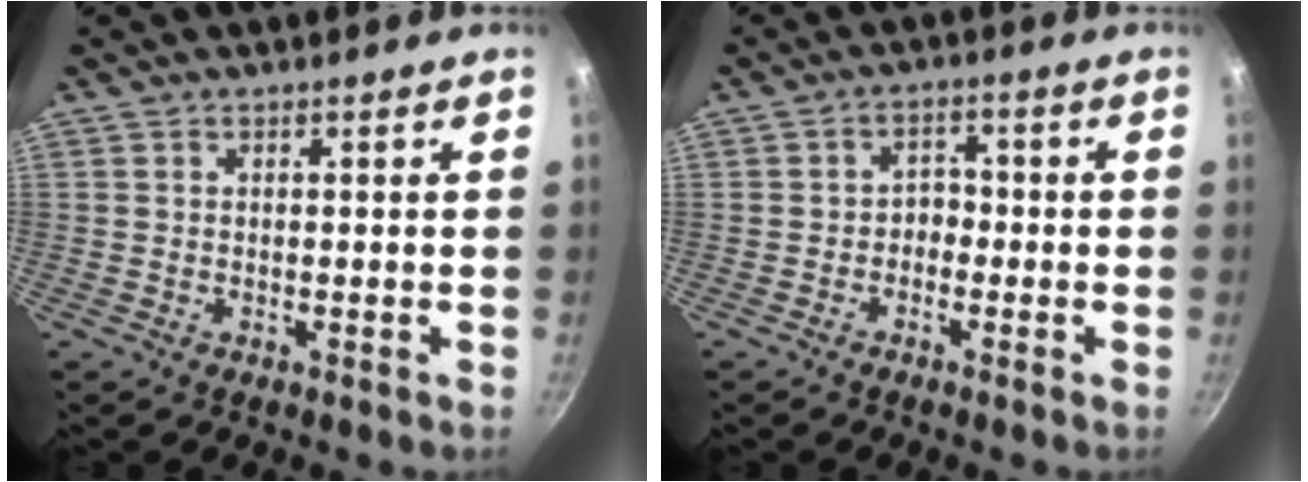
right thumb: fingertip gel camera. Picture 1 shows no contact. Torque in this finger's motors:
{"motor_torque": [-0.15, -0.47, 0.11, 0.12, -0.02]}